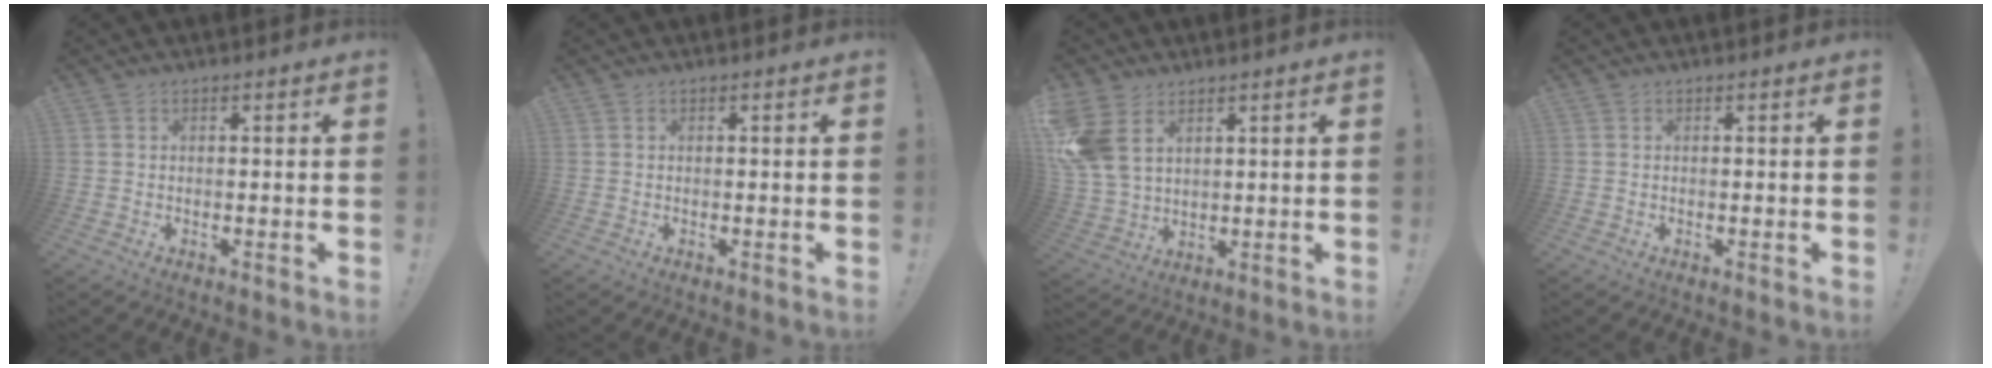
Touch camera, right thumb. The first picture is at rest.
{"total": 0.0}
{"total": 10.5, "force": [4.7, 7.0, 6.3], "torque": [-0.133, -0.015, 0.100]}
{"total": 0.0}